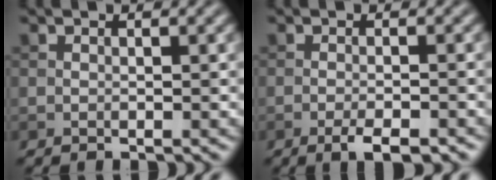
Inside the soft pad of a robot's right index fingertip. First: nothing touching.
{"total": 2.9, "force": [-1.8, 0.6, 2.2], "torque": [-0.040, -0.002, -0.032]}